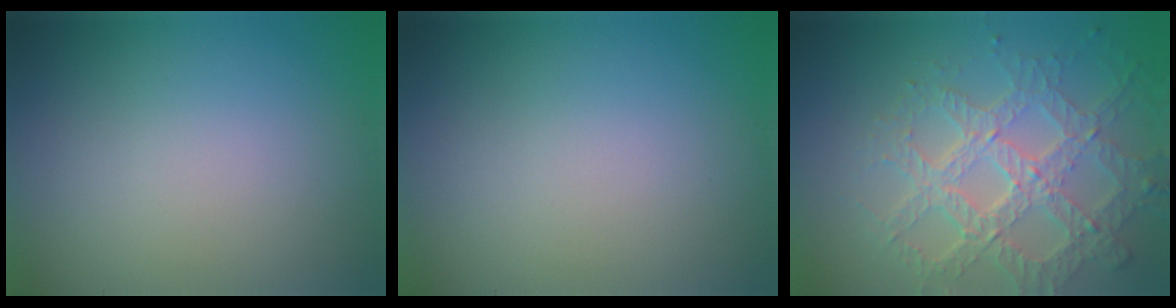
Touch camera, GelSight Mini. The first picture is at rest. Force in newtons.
{"total": 0.0}
{"total": 7.0, "press": 5.1, "slide": 4.8}